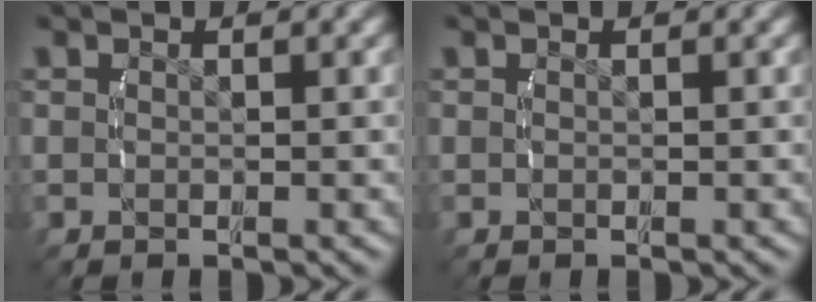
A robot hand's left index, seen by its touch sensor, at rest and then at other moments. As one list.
[{"total": 0.0}]